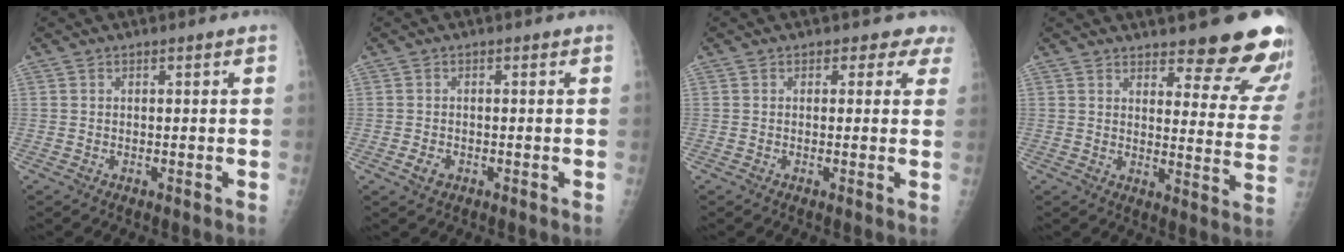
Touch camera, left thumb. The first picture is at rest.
{"total": 2.1, "force": [-0.9, 1.5, 1.2], "torque": [-0.018, 0.001, -0.013]}
{"total": 2.3, "force": [1.5, 1.7, 0.5], "torque": [0.022, -0.006, 0.001]}
{"total": 17.2, "force": [14.0, 4.5, 8.8], "torque": [-0.067, -0.100, 0.161]}